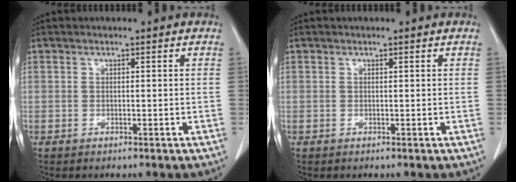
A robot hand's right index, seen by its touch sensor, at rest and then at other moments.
{"total": 0.0}